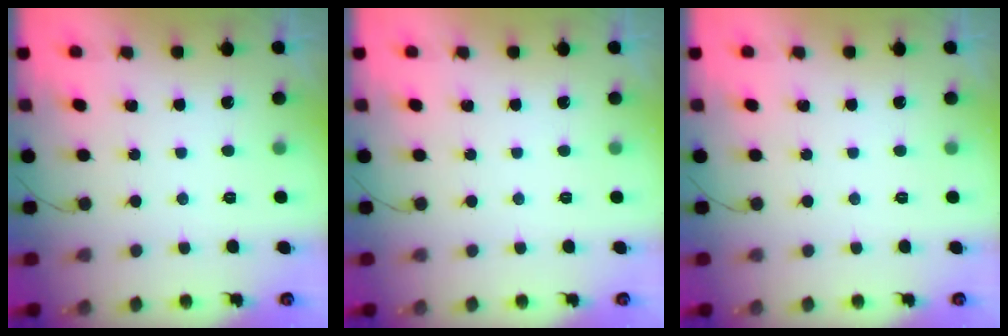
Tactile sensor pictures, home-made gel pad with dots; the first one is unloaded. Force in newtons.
{"total": 0.0}
{"total": 0.0}